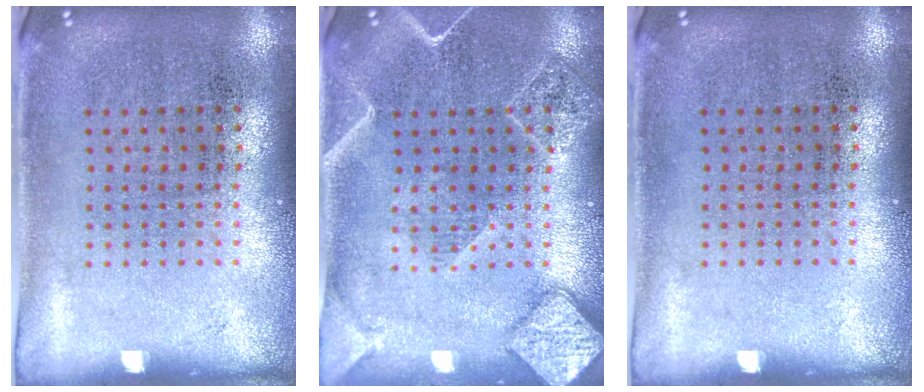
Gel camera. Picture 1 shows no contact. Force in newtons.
{"total": 2.2, "press": 2.1, "slide": 0.5}
{"total": 0.0}